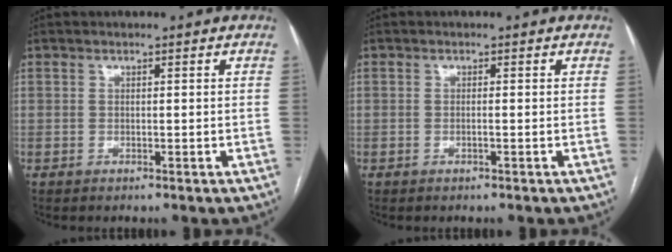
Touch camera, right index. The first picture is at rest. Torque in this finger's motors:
{"motor_torque": [-0.25, 0.14, -0.04, -0.01]}